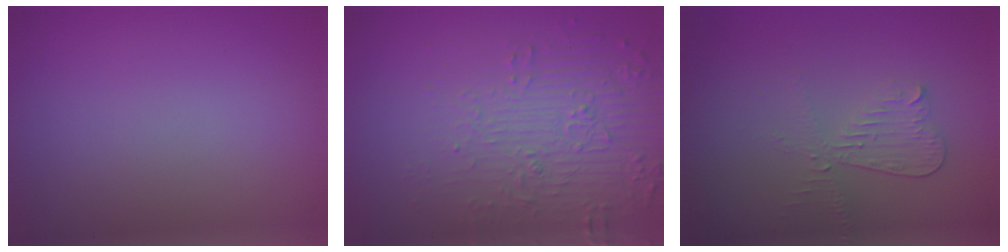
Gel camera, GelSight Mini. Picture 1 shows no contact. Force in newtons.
{"total": 6.0, "press": 3.9, "slide": 4.6}
{"total": 2.3, "press": 2.1, "slide": 0.8}